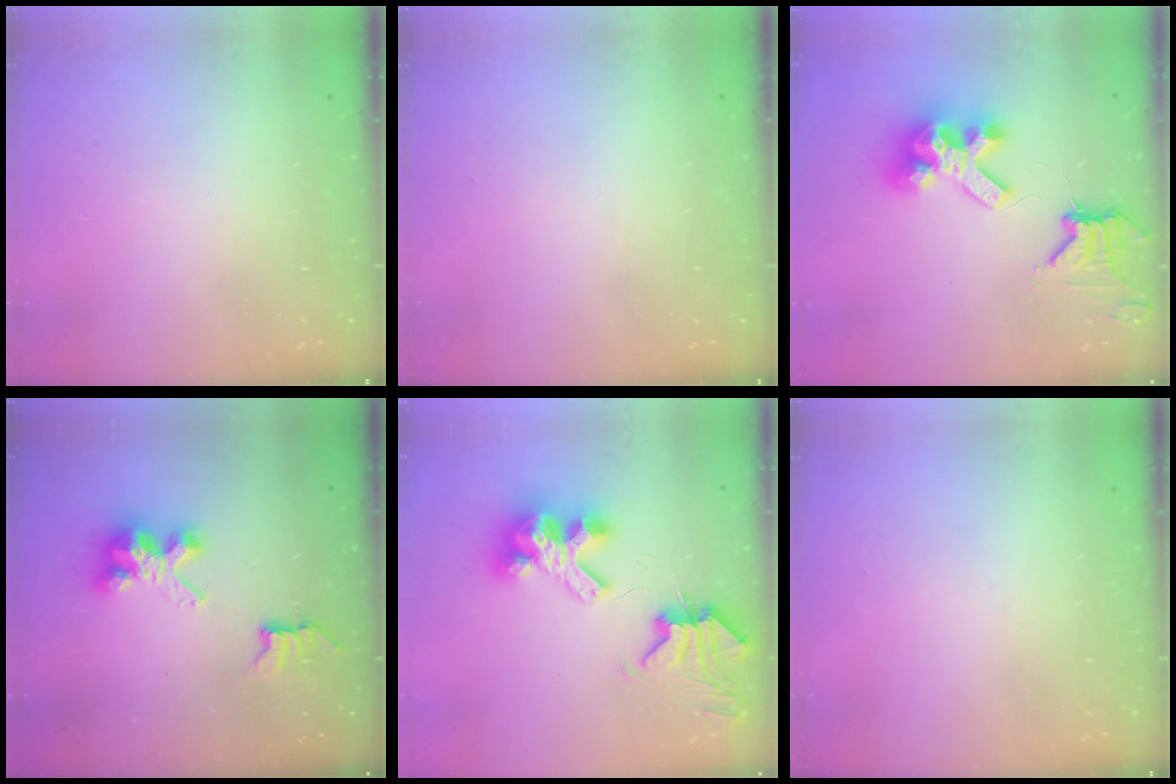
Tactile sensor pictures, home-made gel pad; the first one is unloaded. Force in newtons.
{"total": 0.0}
{"total": 15.0, "press": 14.9, "slide": 1.8}
{"total": 7.8, "press": 7.8, "slide": 0.3}
{"total": 9.1, "press": 9.0, "slide": 1.3}
{"total": 0.0}